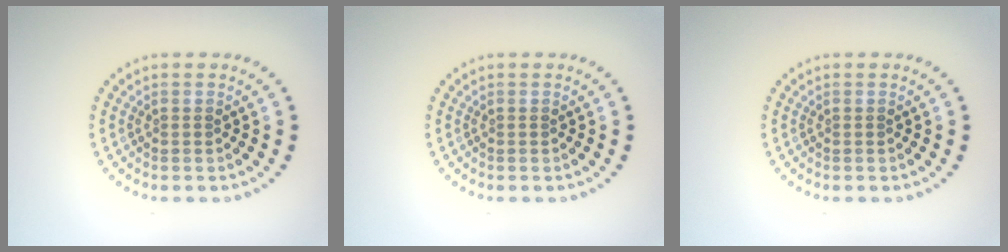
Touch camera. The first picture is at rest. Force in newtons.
{"total": 0.0}
{"total": 0.0}